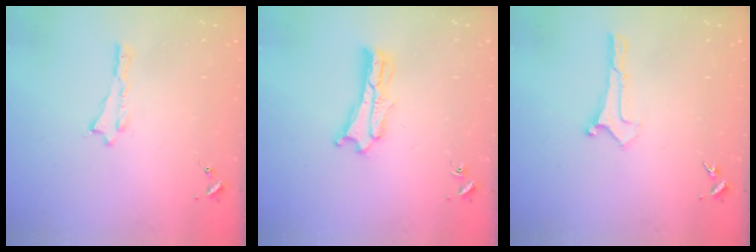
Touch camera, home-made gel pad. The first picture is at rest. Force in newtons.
{"total": 2.5, "press": 2.5, "slide": 0.1}
{"total": 0.0}